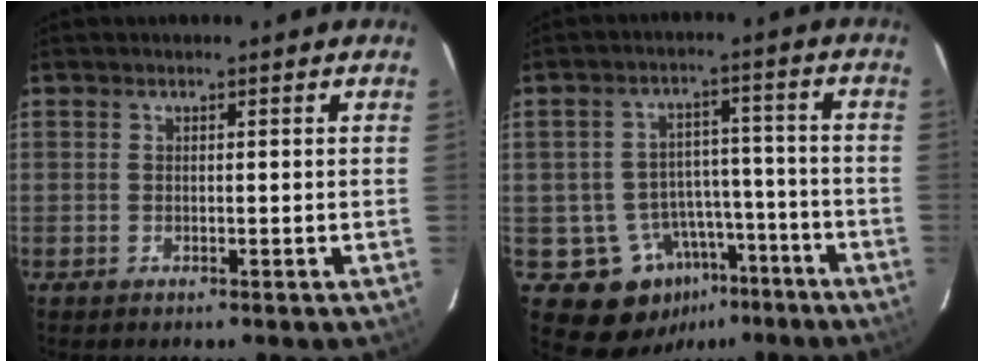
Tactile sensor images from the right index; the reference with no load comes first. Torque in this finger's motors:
{"motor_torque": [-0.02, -0.16, 0.00, -0.07]}